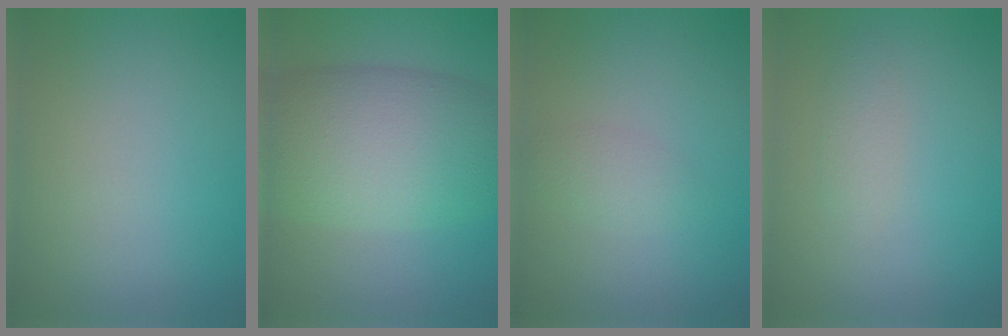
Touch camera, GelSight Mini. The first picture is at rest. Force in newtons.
{"total": 9.6, "press": 9.6, "slide": 0.4}
{"total": 1.5, "press": 1.5, "slide": 0.0}
{"total": 1.2, "press": 1.2, "slide": 0.1}